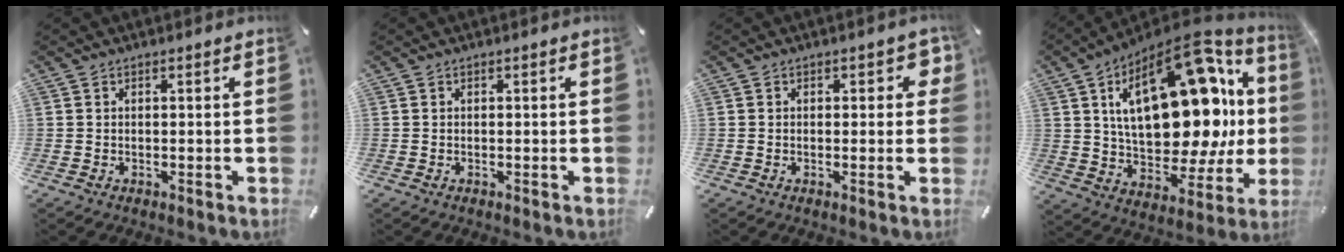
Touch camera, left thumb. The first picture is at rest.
{"total": 0.0}
{"total": 2.9, "force": [0.6, 1.7, 2.2], "torque": [-0.020, 0.000, 0.004]}
{"total": 29.8, "force": [7.1, 16.0, 24.1], "torque": [-0.393, -0.052, 0.124]}